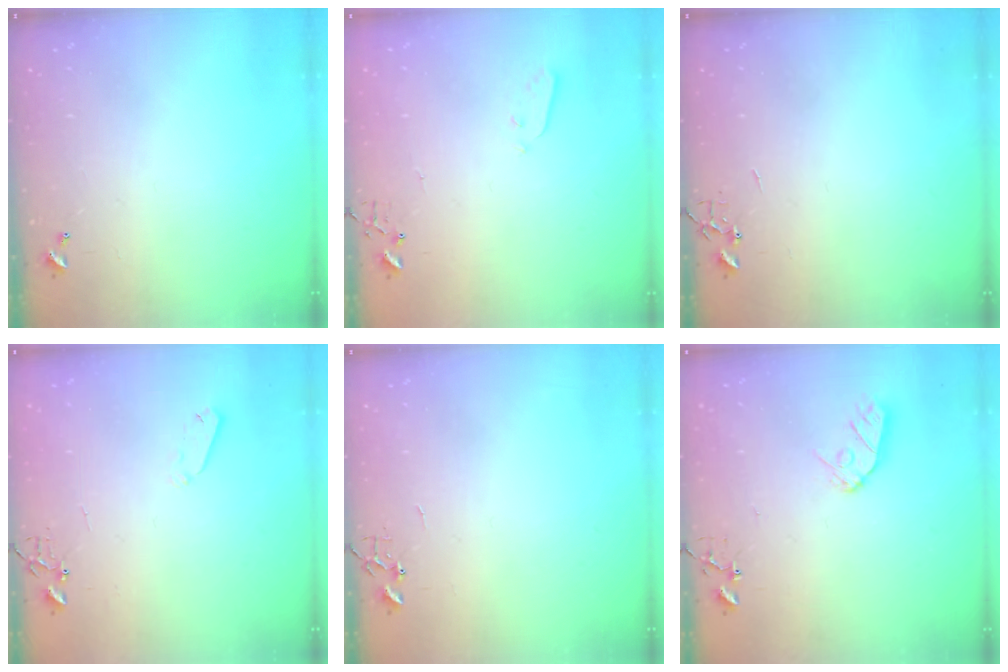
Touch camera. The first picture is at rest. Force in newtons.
{"total": 3.0, "press": 3.0, "slide": 0.3}
{"total": 0.0}
{"total": 4.1, "press": 4.0, "slide": 0.8}
{"total": 0.0}
{"total": 8.6, "press": 8.5, "slide": 0.7}